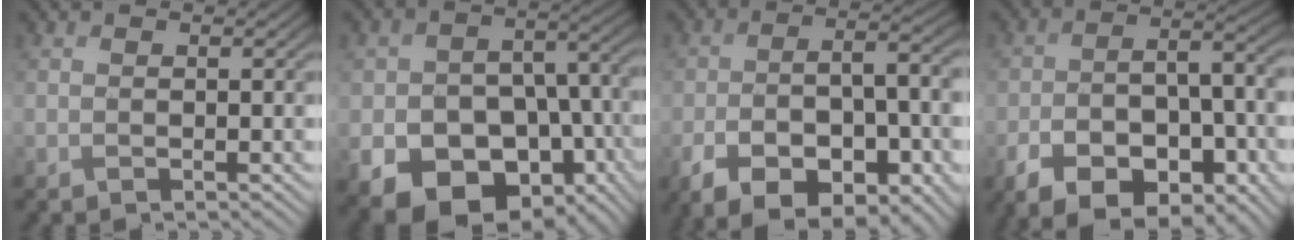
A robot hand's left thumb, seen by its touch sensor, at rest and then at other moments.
{"total": 17.0, "force": [-8.4, 12.7, 7.5], "torque": [-0.168, -0.052, -0.121]}
{"total": 12.7, "force": [-6.5, 6.2, 9.0], "torque": [-0.144, -0.025, -0.098]}
{"total": 11.8, "force": [-6.4, 6.3, 7.6], "torque": [-0.129, -0.023, -0.097]}